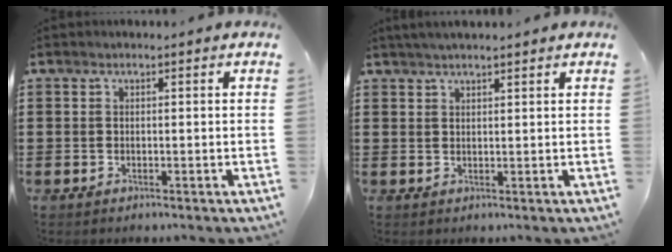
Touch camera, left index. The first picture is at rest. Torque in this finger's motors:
{"motor_torque": [0.44, 0.39, 0.42, 0.09]}